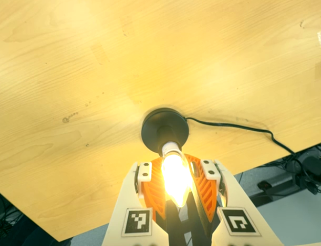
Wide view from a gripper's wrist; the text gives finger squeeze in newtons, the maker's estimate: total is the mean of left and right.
{"total": 17.1, "left": 16.8, "right": 17.4}